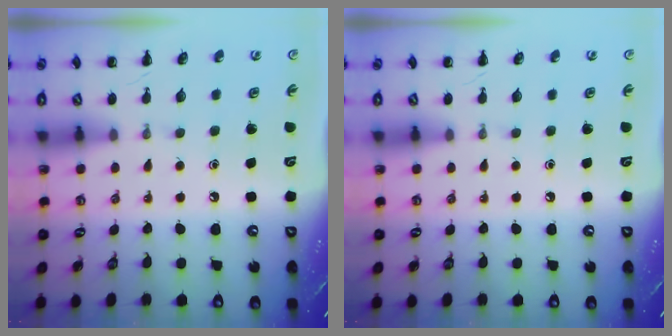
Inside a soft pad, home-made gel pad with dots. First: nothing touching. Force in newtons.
{"total": 0.0}